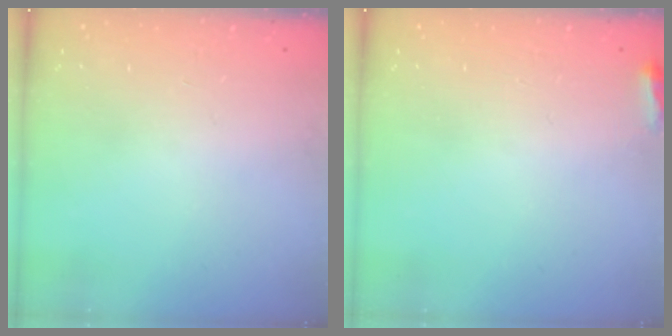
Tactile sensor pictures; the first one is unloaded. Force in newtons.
{"total": 4.5, "press": 4.4, "slide": 1.1}